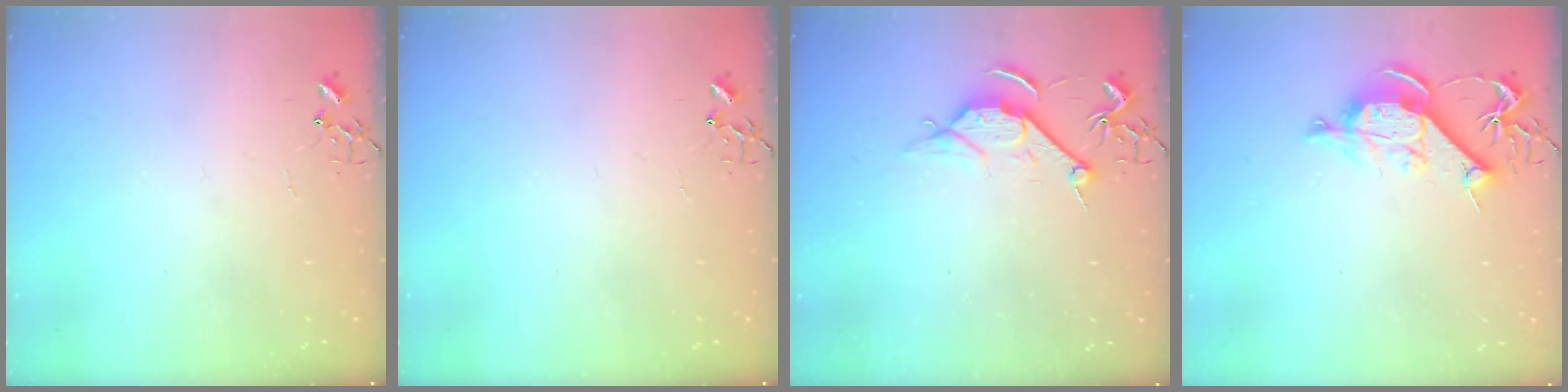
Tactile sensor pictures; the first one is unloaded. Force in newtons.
{"total": 0.0}
{"total": 8.4, "press": 8.3, "slide": 1.0}
{"total": 9.9, "press": 9.9, "slide": 0.6}